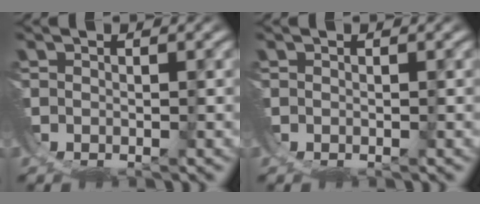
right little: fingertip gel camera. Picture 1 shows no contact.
{"total": 0.0}